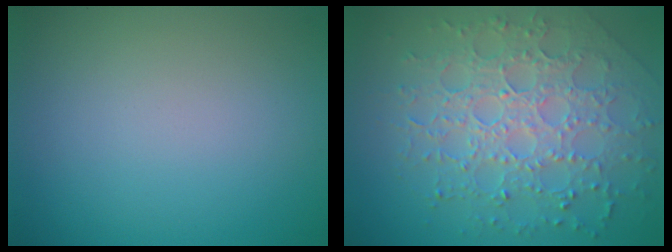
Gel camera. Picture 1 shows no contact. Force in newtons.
{"total": 7.2, "press": 5.1, "slide": 5.1}